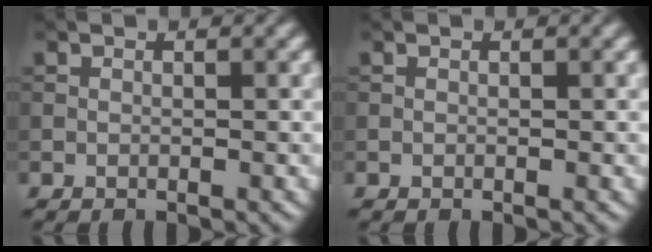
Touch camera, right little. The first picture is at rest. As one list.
[{"total": 0.0}]